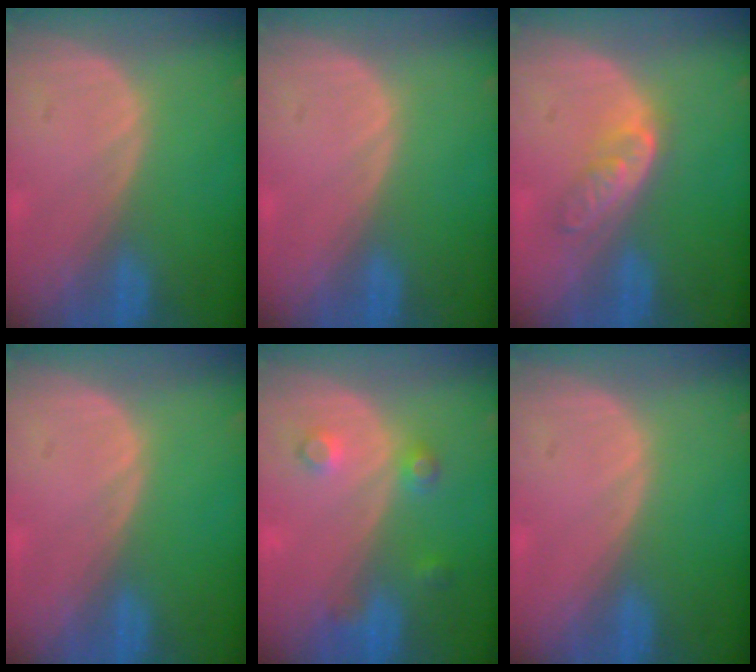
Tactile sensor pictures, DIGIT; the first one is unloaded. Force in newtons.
{"total": 0.0}
{"total": 4.8, "press": 4.1, "slide": 2.5}
{"total": 0.0}
{"total": 3.7, "press": 3.4, "slide": 1.6}
{"total": 0.0}